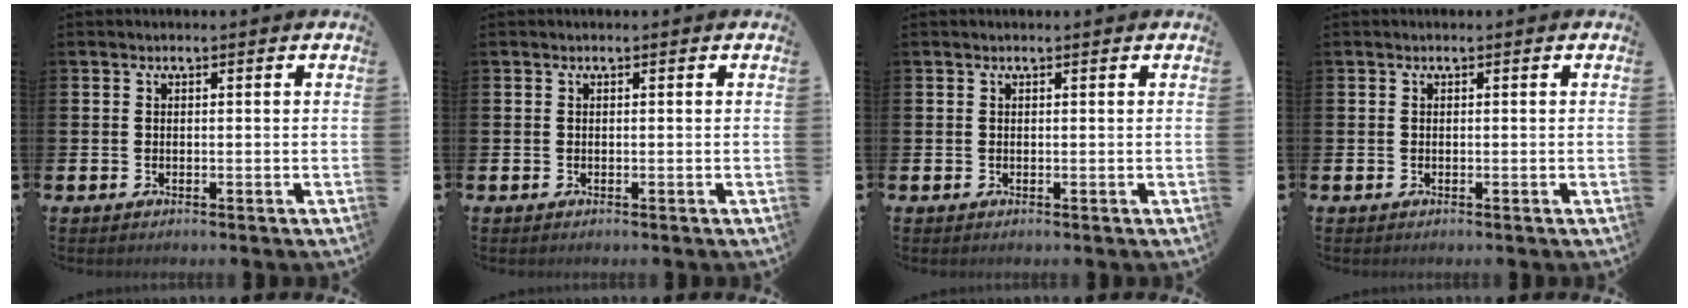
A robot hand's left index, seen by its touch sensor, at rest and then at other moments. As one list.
[{"total": 0.0}, {"total": 0.0}, {"total": 0.0}]